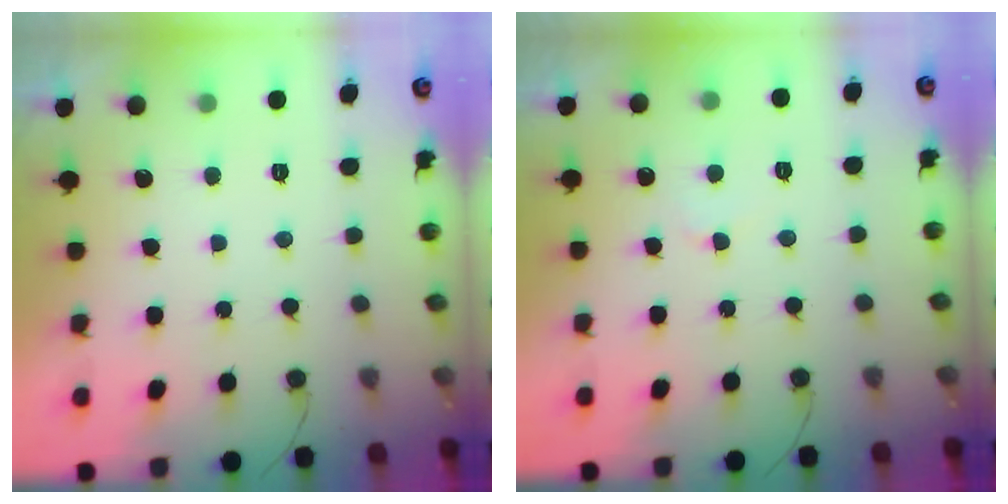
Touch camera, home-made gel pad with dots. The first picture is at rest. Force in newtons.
{"total": 2.9, "press": 2.9, "slide": 0.3}